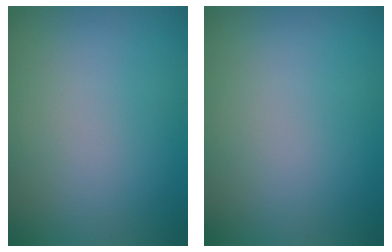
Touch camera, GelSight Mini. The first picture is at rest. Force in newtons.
{"total": 0.0}